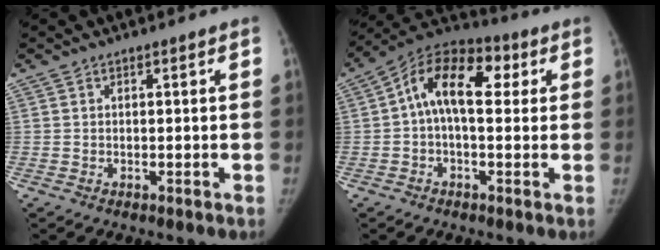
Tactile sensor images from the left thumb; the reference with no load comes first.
{"total": 13.4, "force": [2.3, 7.5, 10.9], "torque": [-0.157, 0.037, 0.027]}